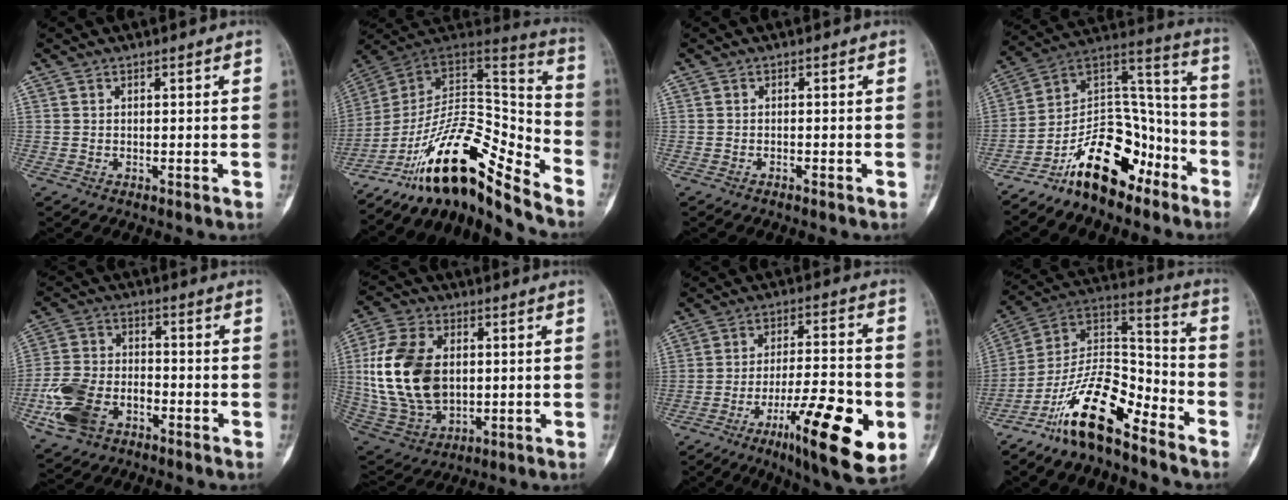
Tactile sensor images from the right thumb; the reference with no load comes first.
{"total": 21.6, "force": [-15.2, 6.5, 13.9], "torque": [-0.210, 0.119, -0.259]}
{"total": 0.7, "force": [-0.6, 0.2, 0.4], "torque": [-0.014, 0.004, -0.008]}
{"total": 18.0, "force": [-11.1, 9.4, 10.5], "torque": [-0.133, 0.119, -0.195]}
{"total": 11.9, "force": [-5.1, 7.8, 7.3], "torque": [-0.154, 0.024, -0.098]}
{"total": 19.3, "force": [1.7, 12.9, 14.2], "torque": [-0.273, -0.006, 0.044]}
{"total": 19.1, "force": [-7.3, 4.8, 17.0], "torque": [-0.255, 0.022, -0.107]}
{"total": 17.0, "force": [-11.5, 6.1, 10.9], "torque": [-0.181, 0.099, -0.212]}